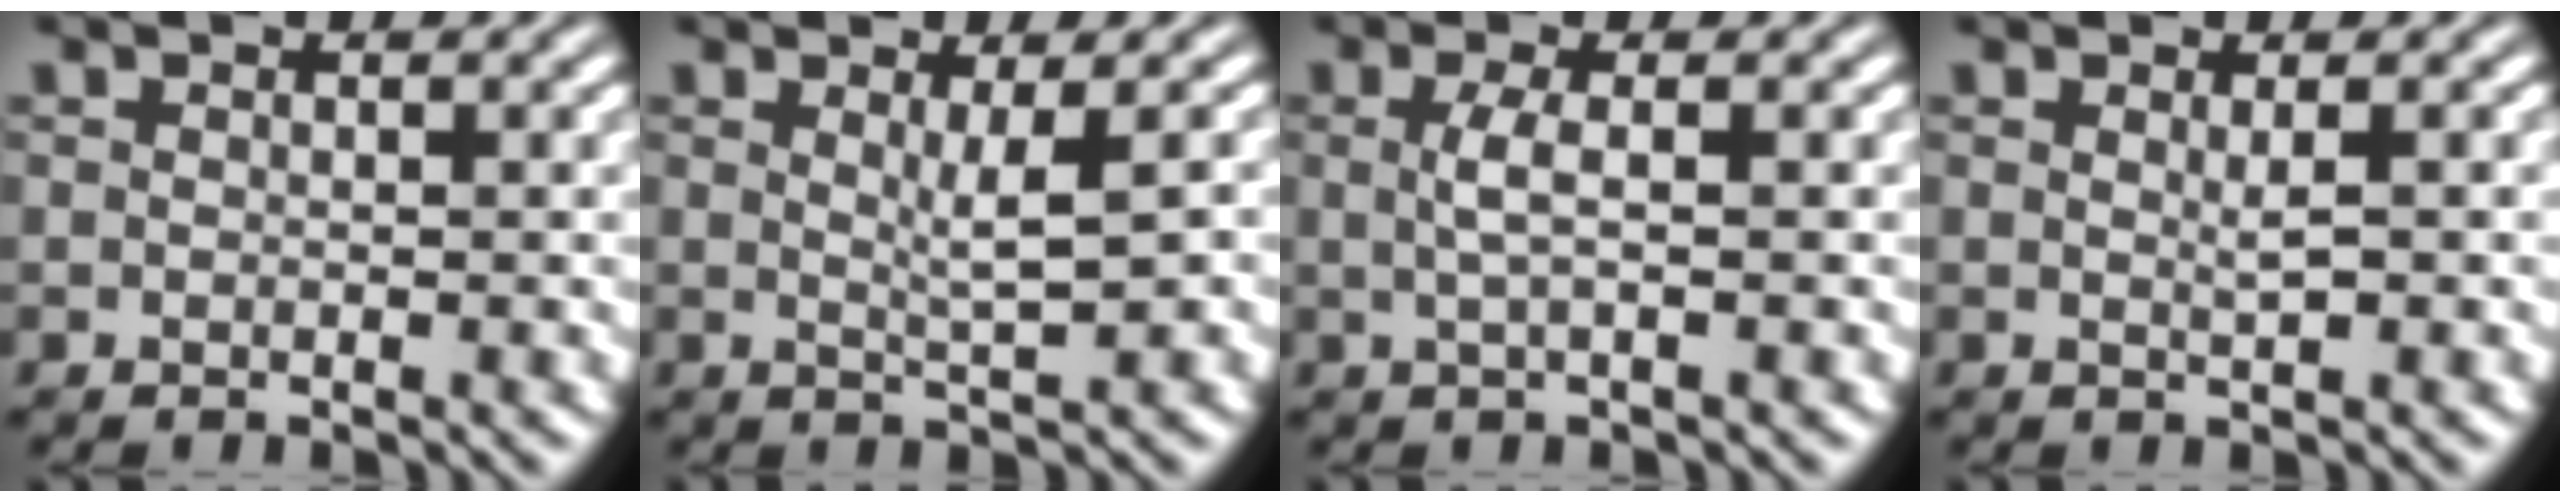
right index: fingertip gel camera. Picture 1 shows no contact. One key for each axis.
{"total": 2.2, "fx": 0.8, "fy": -1.3, "fz": 1.6, "tx": -0.016, "ty": -0.010, "tz": 0.022}
{"total": 1.8, "fx": 0.0, "fy": -1.1, "fz": 1.5, "tx": -0.027, "ty": -0.002, "tz": 0.007}
{"total": 1.2, "fx": 0.3, "fy": -1.0, "fz": 0.6, "tx": -0.004, "ty": -0.005, "tz": 0.010}